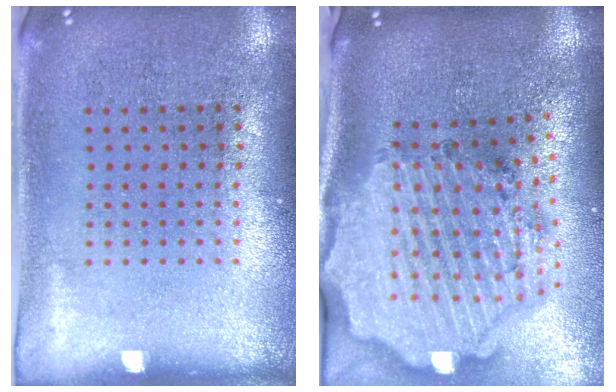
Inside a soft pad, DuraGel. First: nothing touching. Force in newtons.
{"total": 4.0, "press": 3.3, "slide": 2.3}